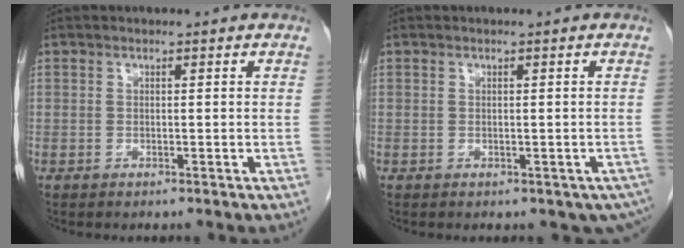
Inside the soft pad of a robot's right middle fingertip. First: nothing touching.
{"total": 3.1, "force": [-1.5, 2.2, 1.6], "torque": [0.000, 0.002, -0.015]}